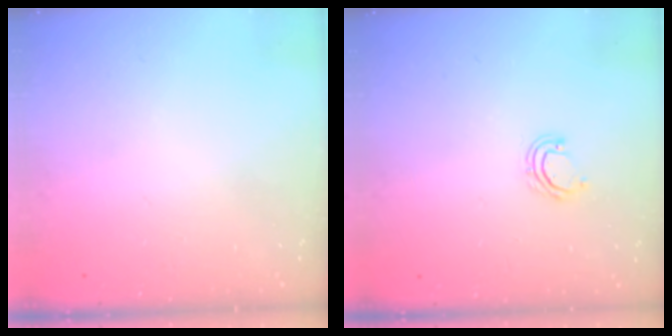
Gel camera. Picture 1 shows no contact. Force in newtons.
{"total": 3.5, "press": 3.5, "slide": 0.3}